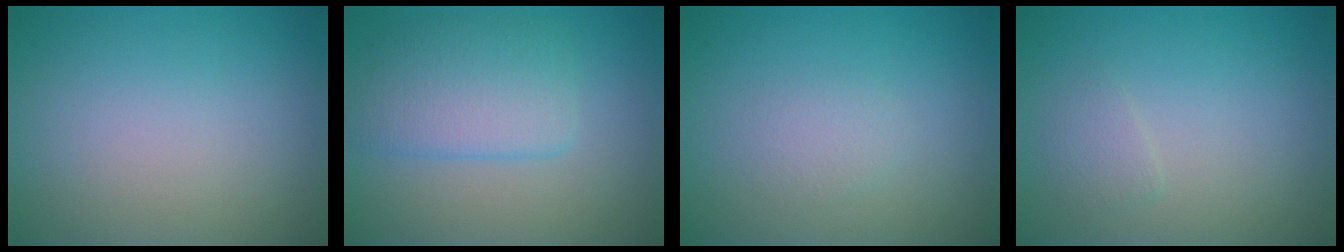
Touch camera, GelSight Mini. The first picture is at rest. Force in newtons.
{"total": 4.4, "press": 4.4, "slide": 0.0}
{"total": 1.2, "press": 1.2, "slide": 0.0}
{"total": 1.0, "press": 1.0, "slide": 0.0}